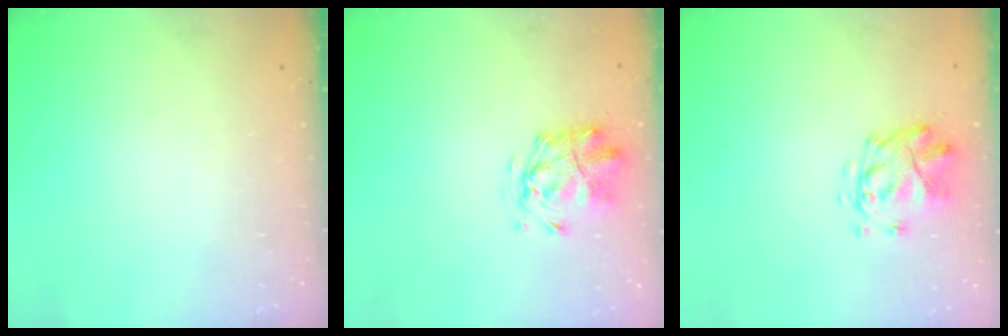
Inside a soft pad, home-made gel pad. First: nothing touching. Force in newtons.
{"total": 2.3, "press": 2.2, "slide": 0.6}
{"total": 3.9, "press": 3.5, "slide": 1.8}